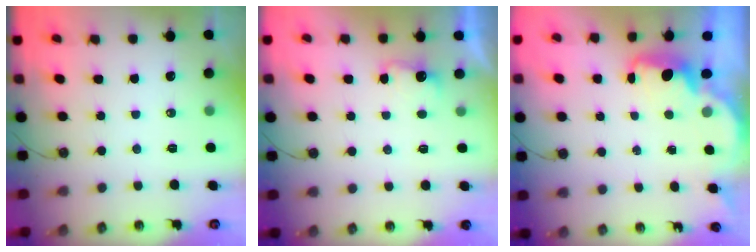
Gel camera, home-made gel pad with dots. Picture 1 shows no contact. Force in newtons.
{"total": 2.8, "press": 2.7, "slide": 0.8}
{"total": 2.3, "press": 2.2, "slide": 0.6}